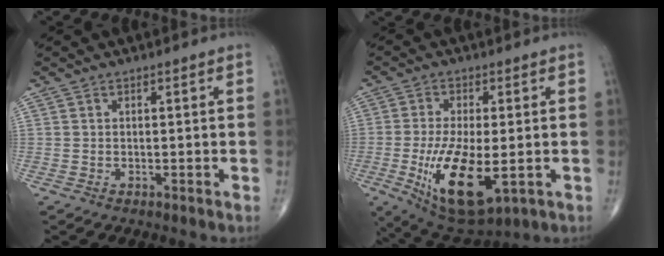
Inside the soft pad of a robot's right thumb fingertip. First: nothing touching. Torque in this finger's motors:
{"motor_torque": [-0.29, 0.82, 1.42, -0.01, 0.22]}